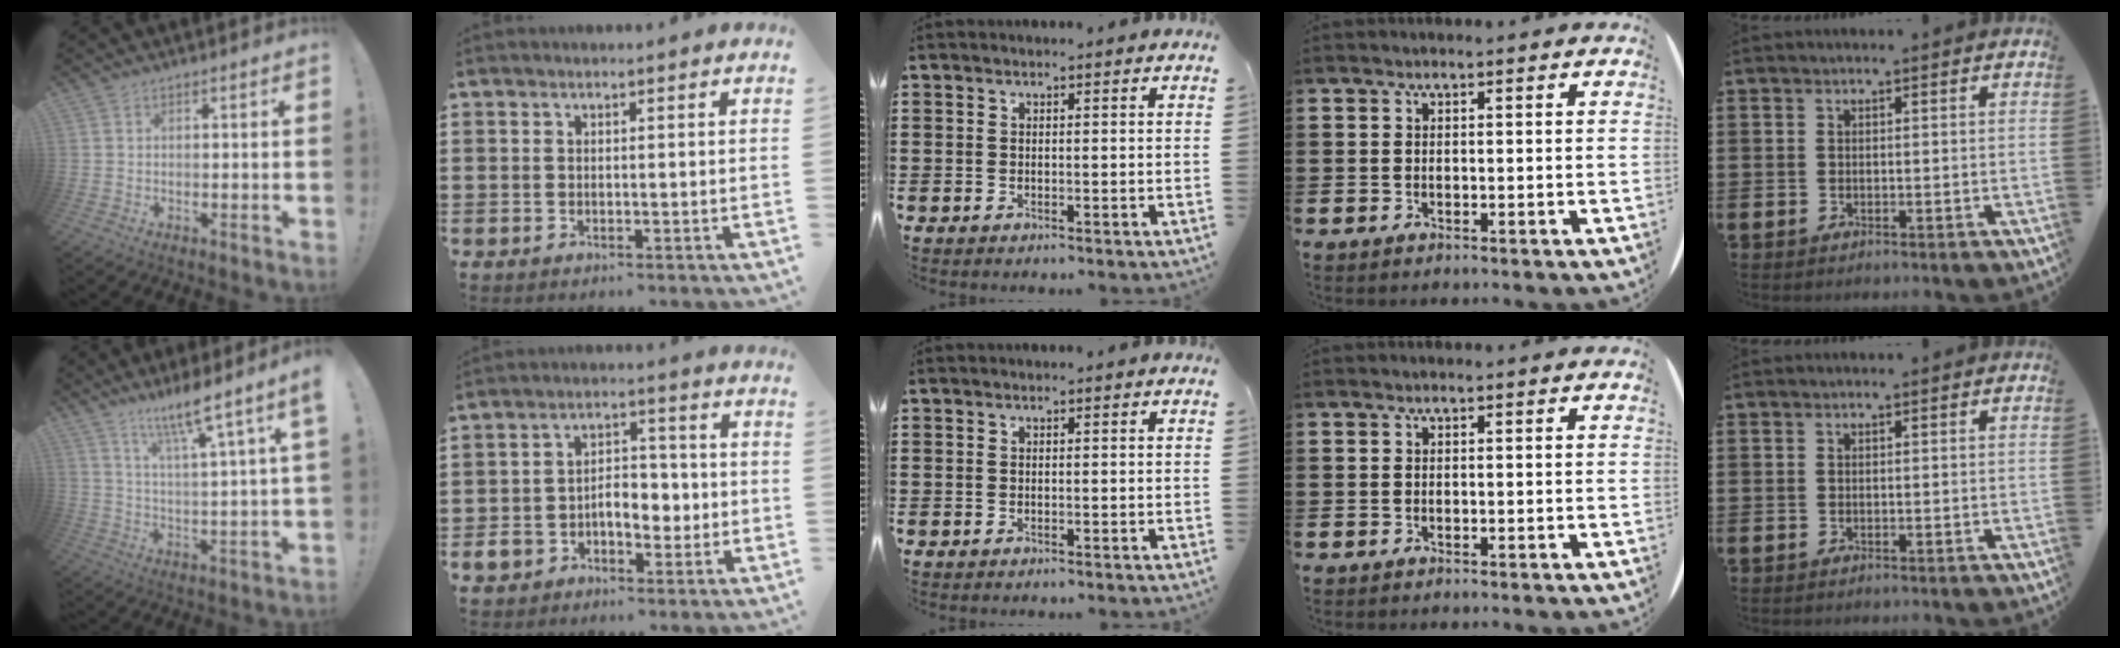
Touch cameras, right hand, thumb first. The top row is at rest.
{"thumb": {"total": 10.2, "force": [7.4, -0.1, 7.1], "torque": [-0.113, -0.051, 0.113]}, "index": {"total": 6.4, "force": [-1.8, 4.9, 3.7], "torque": [-0.073, 0.012, -0.036]}}